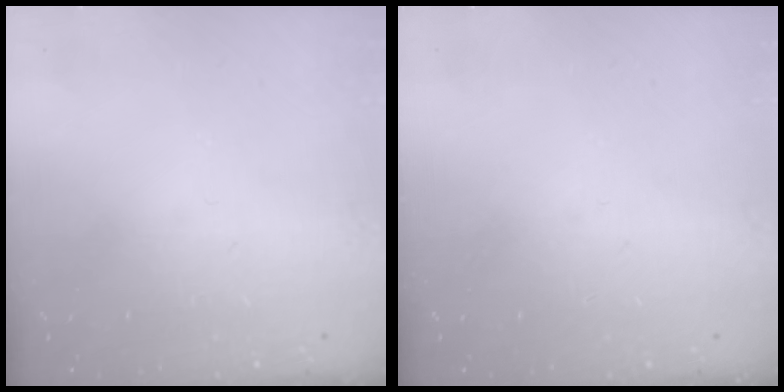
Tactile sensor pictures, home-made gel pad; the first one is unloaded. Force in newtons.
{"total": 0.0}